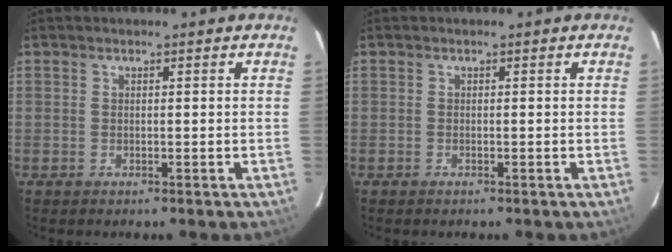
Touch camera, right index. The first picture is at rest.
{"total": 0.0}